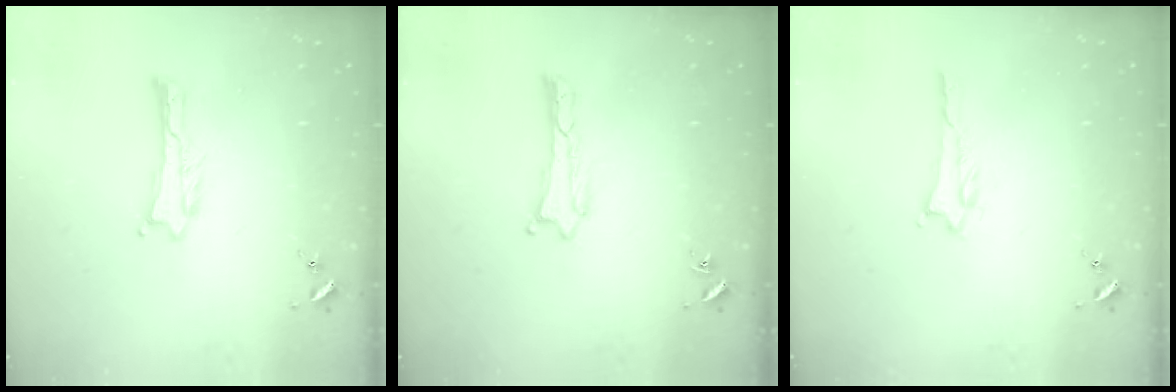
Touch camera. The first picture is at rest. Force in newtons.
{"total": 0.0}
{"total": 0.5, "press": 0.5, "slide": 0.1}